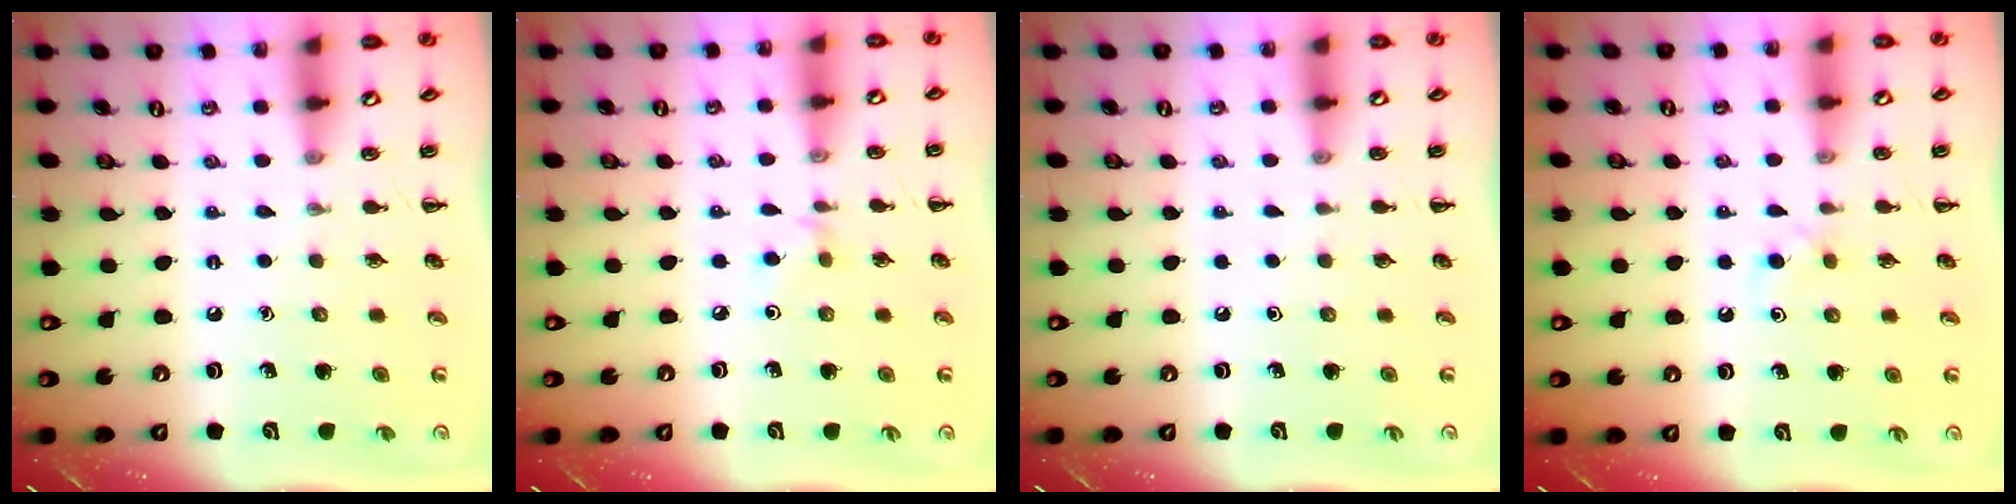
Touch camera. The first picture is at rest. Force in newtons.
{"total": 2.9, "press": 2.8, "slide": 0.9}
{"total": 0.0}
{"total": 3.9, "press": 3.6, "slide": 1.4}